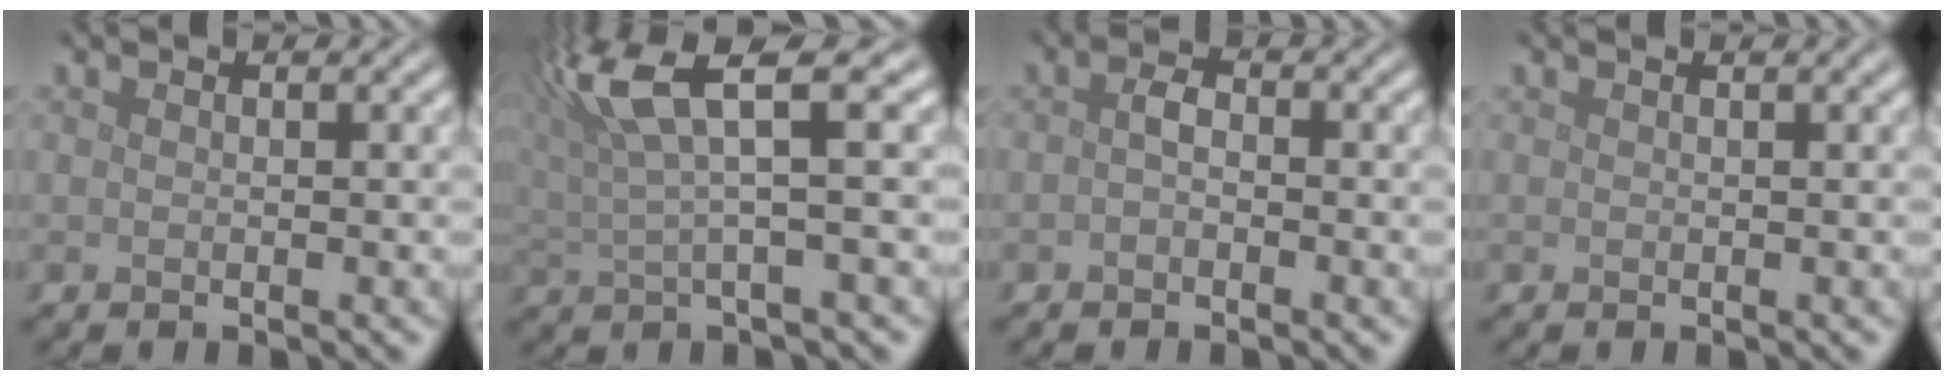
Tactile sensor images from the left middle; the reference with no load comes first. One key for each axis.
{"total": 6.7, "fx": 2.9, "fy": 1.1, "fz": 5.9, "tx": -0.116, "ty": 0.012, "tz": 0.055}
{"total": 1.3, "fx": -0.3, "fy": 0.8, "fz": 1.0, "tx": -0.021, "ty": 0.004, "tz": -0.009}
{"total": 0.8, "fx": 0.4, "fy": 0.2, "fz": 0.6, "tx": -0.004, "ty": 0.006, "tz": 0.006}